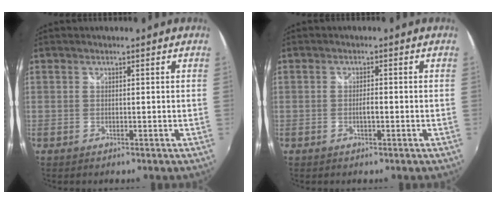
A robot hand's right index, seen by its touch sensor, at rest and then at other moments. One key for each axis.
{"total": 1.3, "fx": -0.5, "fy": 0.3, "fz": 1.2, "tx": -0.022, "ty": 0.000, "tz": -0.009}